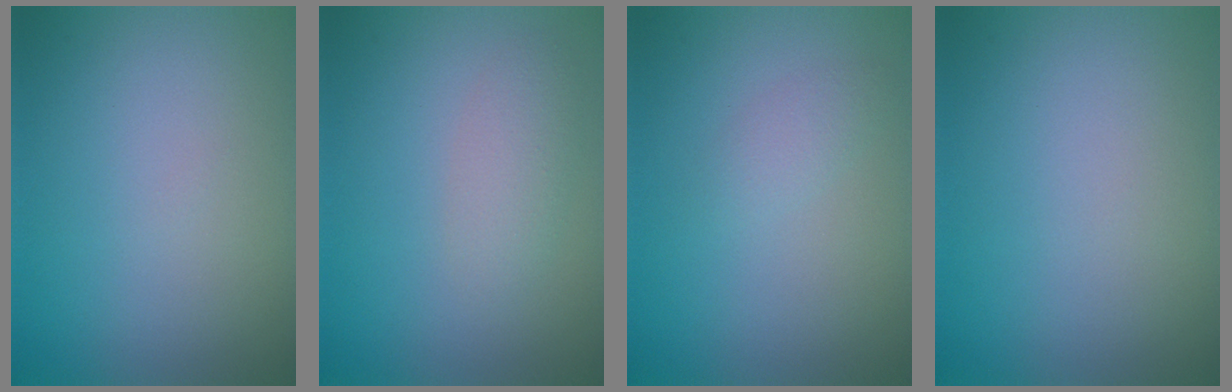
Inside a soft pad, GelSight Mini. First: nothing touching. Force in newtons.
{"total": 2.0, "press": 2.0, "slide": 0.1}
{"total": 1.2, "press": 1.2, "slide": 0.0}
{"total": 0.0}